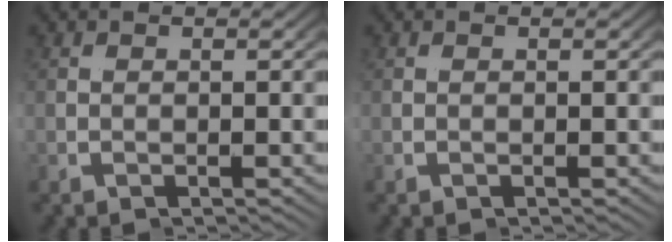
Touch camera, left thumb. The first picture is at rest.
{"total": 0.0}